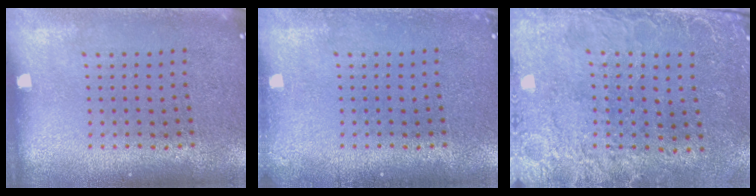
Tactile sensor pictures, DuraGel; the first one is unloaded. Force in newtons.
{"total": 0.6, "press": 0.6, "slide": 0.1}
{"total": 2.5, "press": 2.2, "slide": 1.3}